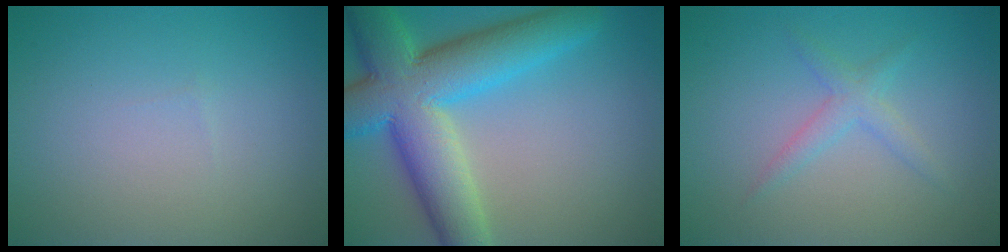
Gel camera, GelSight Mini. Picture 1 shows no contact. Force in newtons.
{"total": 11.2, "press": 11.2, "slide": 0.4}
{"total": 1.8, "press": 1.8, "slide": 0.2}